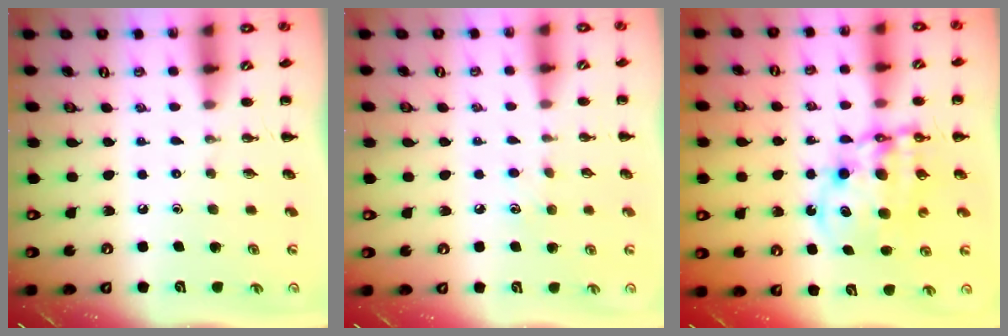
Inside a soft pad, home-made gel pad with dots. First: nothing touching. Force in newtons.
{"total": 4.7, "press": 4.5, "slide": 1.3}
{"total": 11.7, "press": 11.4, "slide": 2.8}